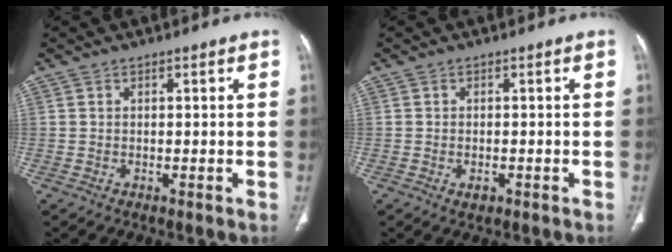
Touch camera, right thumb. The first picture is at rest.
{"total": 1.8, "force": [-0.9, 1.1, 1.1], "torque": [-0.013, 0.005, -0.008]}